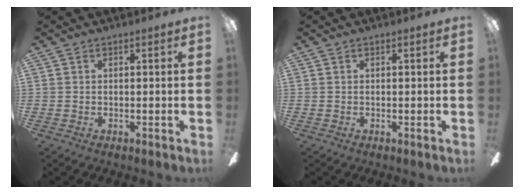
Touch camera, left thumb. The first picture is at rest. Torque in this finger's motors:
{"motor_torque": [0.00, 0.01, -0.14, -0.01, 0.00]}